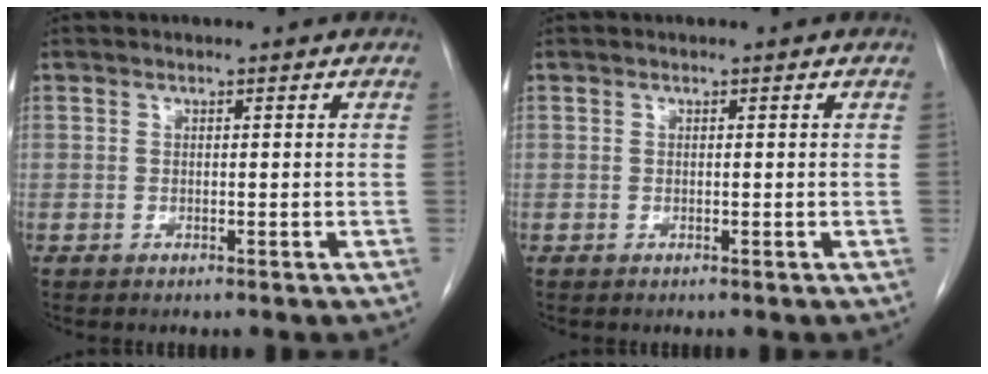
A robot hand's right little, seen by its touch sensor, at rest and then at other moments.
{"total": 0.0}